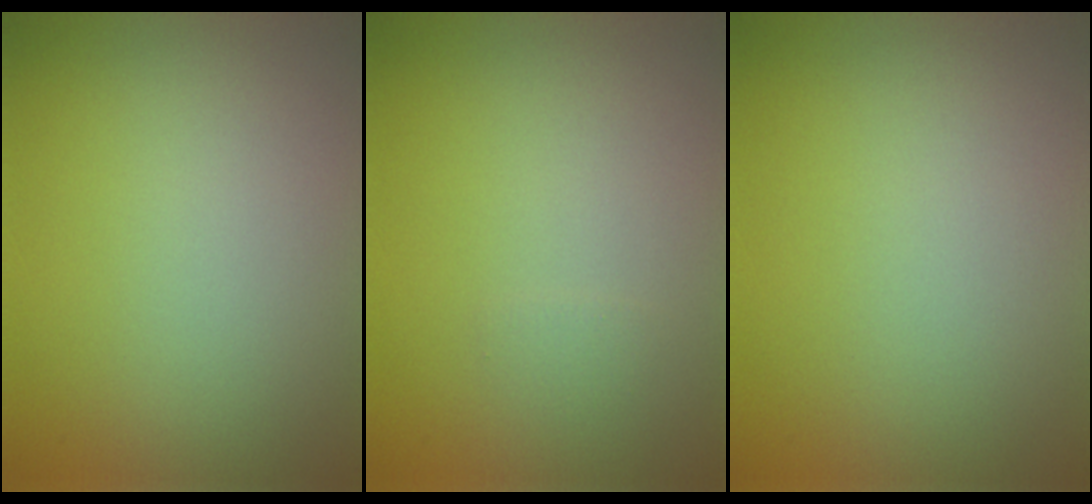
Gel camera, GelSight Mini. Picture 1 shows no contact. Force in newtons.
{"total": 0.5, "press": 0.5, "slide": 0.1}
{"total": 0.0}